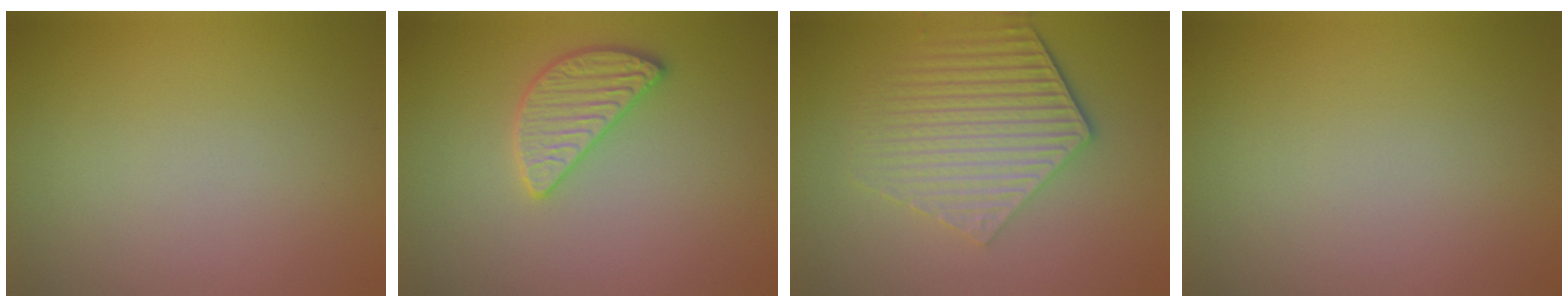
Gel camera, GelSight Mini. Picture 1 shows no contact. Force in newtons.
{"total": 2.8, "press": 2.8, "slide": 0.3}
{"total": 5.8, "press": 4.3, "slide": 3.9}
{"total": 0.0}